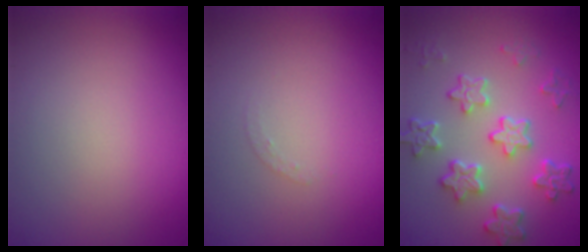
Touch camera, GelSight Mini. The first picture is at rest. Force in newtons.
{"total": 0.7, "press": 0.7, "slide": 0.1}
{"total": 5.6, "press": 4.4, "slide": 3.6}